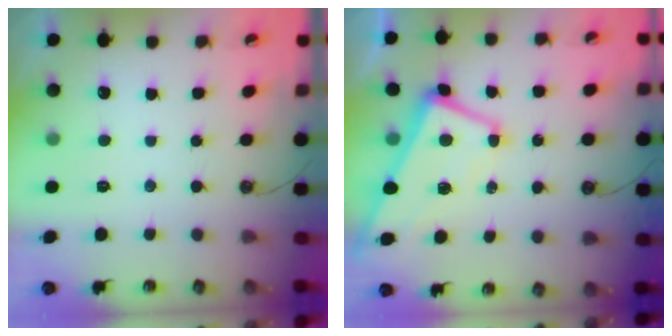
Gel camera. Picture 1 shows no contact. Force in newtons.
{"total": 1.0, "press": 0.2, "slide": 1.0}